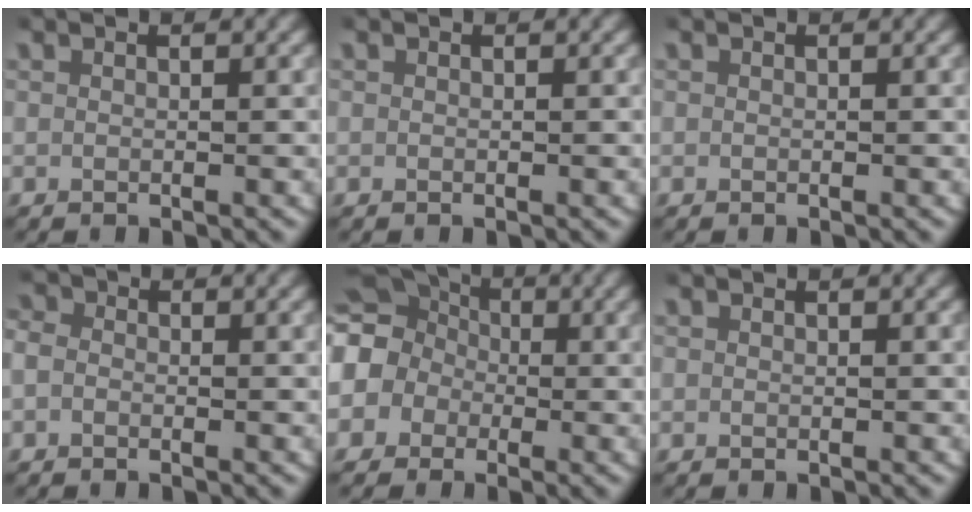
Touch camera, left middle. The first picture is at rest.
{"total": 0.0}
{"total": 0.0}
{"total": 2.4, "force": [-0.1, 2.1, 1.0], "torque": [-0.028, 0.002, -0.011]}
{"total": 12.0, "force": [1.9, 10.7, 4.9], "torque": [-0.125, -0.001, 0.012]}
{"total": 0.0}